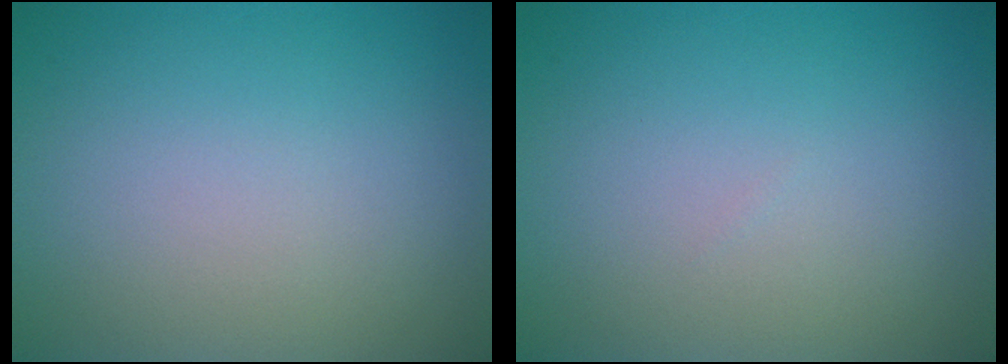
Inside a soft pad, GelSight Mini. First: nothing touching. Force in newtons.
{"total": 0.0}